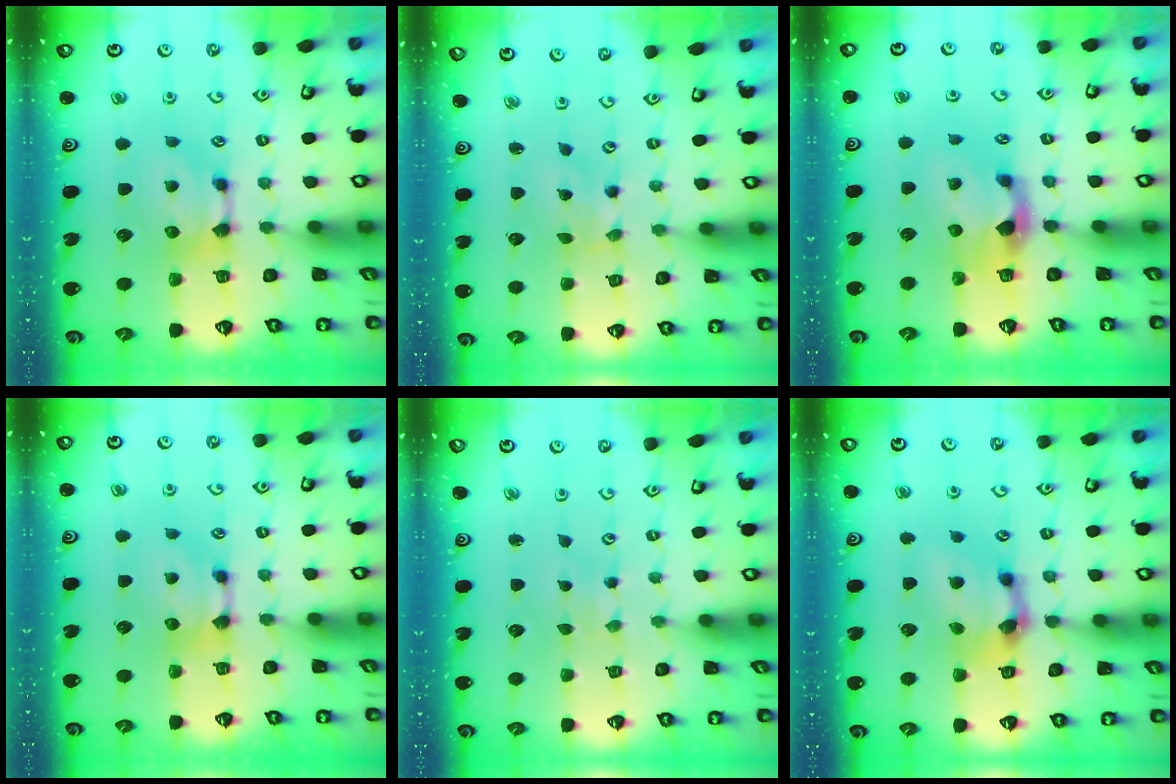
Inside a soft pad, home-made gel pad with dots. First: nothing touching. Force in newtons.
{"total": 3.6, "press": 3.5, "slide": 0.8}
{"total": 2.3, "press": 1.9, "slide": 1.2}
{"total": 0.0}
{"total": 5.1, "press": 5.1, "slide": 0.2}
{"total": 5.2, "press": 4.7, "slide": 2.1}